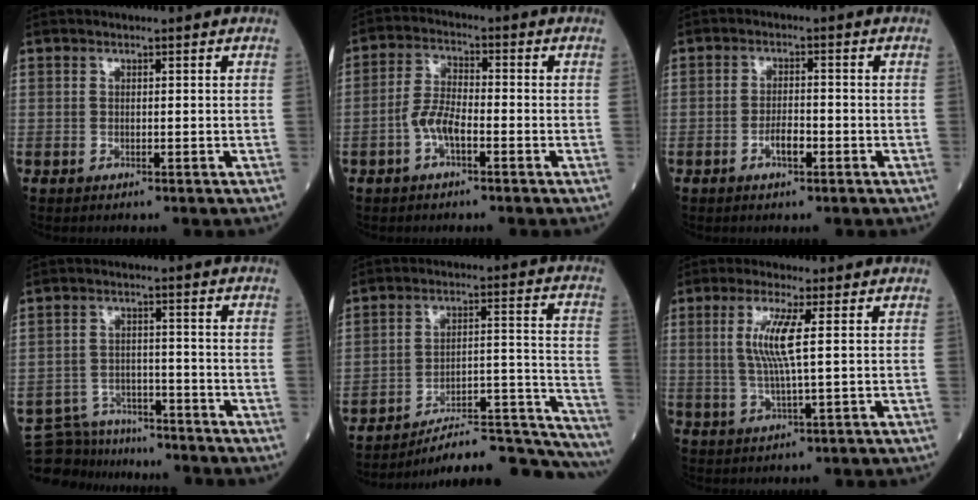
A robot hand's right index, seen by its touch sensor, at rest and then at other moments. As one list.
[{"total": 5.1, "force": [-2.0, 1.9, 4.3], "torque": [-0.088, 0.010, -0.042]}, {"total": 2.9, "force": [-1.3, 0.9, 2.4], "torque": [-0.042, 0.003, -0.023]}, {"total": 9.9, "force": [-9.4, 3.0, 0.1], "torque": [-0.004, 0.020, -0.148]}, {"total": 22.2, "force": [-21.1, 1.4, 6.7], "torque": [-0.020, 0.045, -0.292]}, {"total": 6.4, "force": [1.4, -0.1, 6.3], "torque": [-0.137, -0.001, 0.027]}]